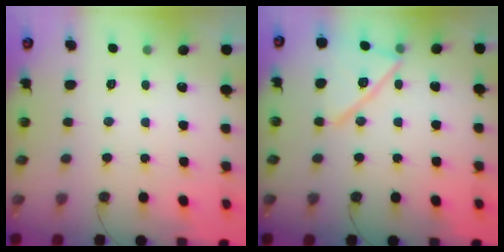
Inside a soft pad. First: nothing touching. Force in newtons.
{"total": 15.3, "press": 15.3, "slide": 0.2}